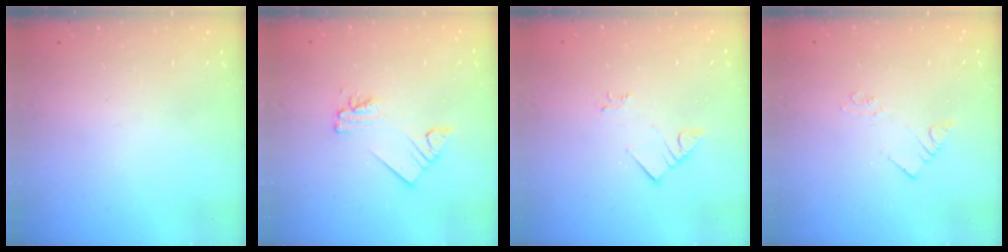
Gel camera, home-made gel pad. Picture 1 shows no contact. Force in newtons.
{"total": 3.8, "press": 3.8, "slide": 0.2}
{"total": 3.2, "press": 3.2, "slide": 0.4}
{"total": 2.1, "press": 2.1, "slide": 0.1}